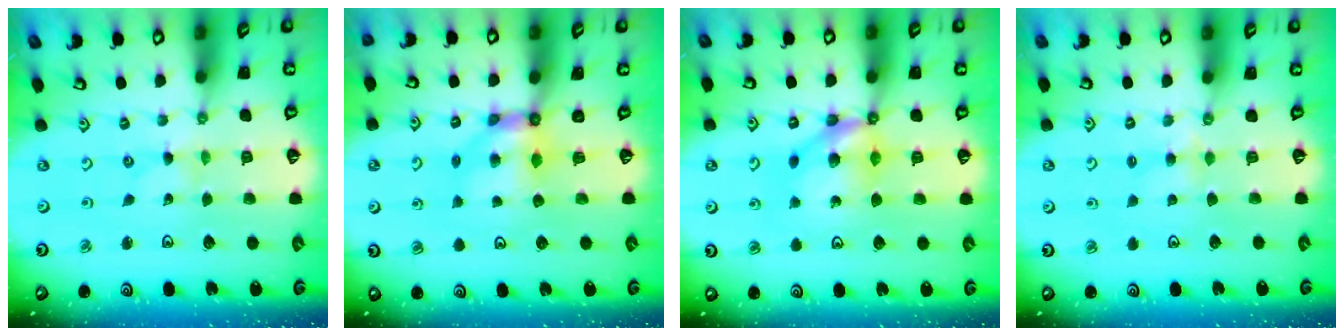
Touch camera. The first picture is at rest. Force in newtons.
{"total": 6.0, "press": 6.0, "slide": 0.2}
{"total": 10.9, "press": 10.8, "slide": 0.5}
{"total": 2.7, "press": 2.7, "slide": 0.4}